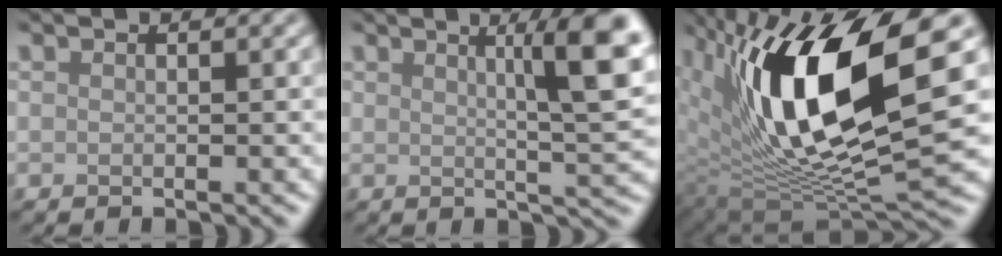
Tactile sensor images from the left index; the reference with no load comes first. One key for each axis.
{"total": 7.2, "fx": 2.5, "fy": 1.3, "fz": 6.6, "tx": -0.078, "ty": 0.004, "tz": 0.038}
{"total": 14.4, "fx": 4.0, "fy": 5.3, "fz": 12.8, "tx": -0.229, "ty": -0.010, "tz": 0.072}